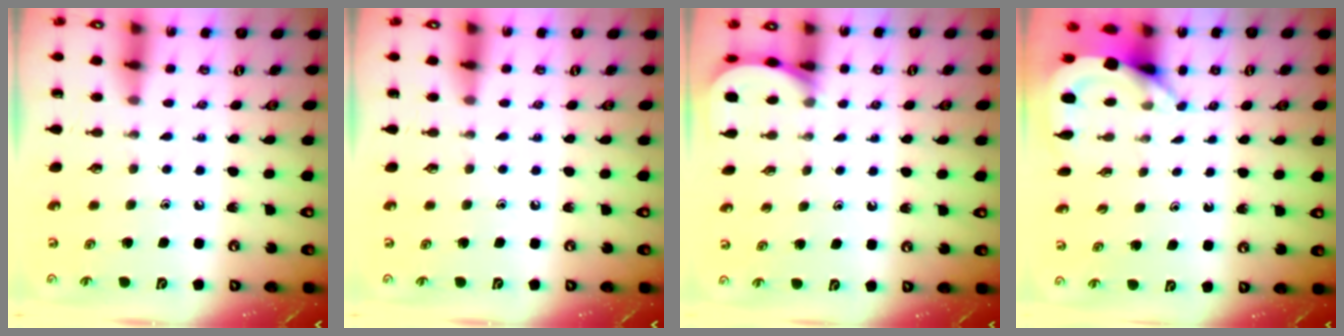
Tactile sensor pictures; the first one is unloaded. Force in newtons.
{"total": 0.0}
{"total": 2.5, "press": 2.5, "slide": 0.3}
{"total": 3.8, "press": 3.8, "slide": 0.3}